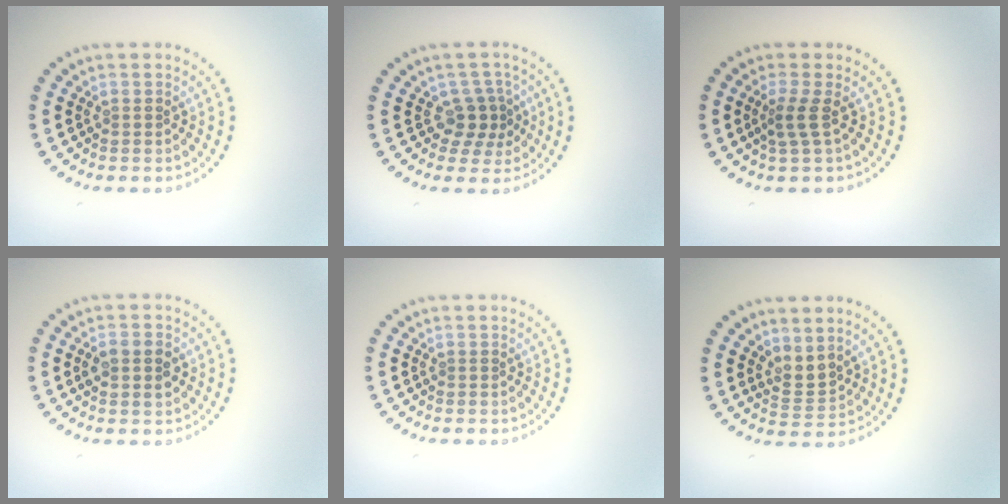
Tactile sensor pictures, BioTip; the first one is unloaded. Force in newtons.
{"total": 2.5, "press": 2.0, "slide": 1.5}
{"total": 1.9, "press": 1.2, "slide": 1.5}
{"total": 2.4, "press": 2.4, "slide": 0.2}
{"total": 0.0}
{"total": 2.0, "press": 1.4, "slide": 1.3}